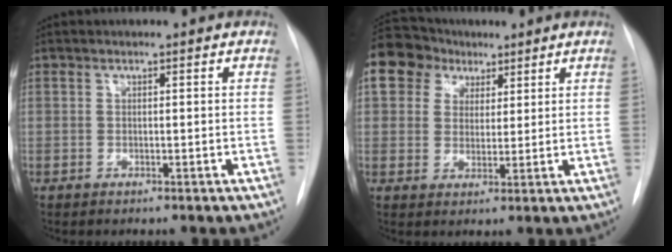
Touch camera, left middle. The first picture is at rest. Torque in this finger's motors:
{"motor_torque": [0.36, -0.35, 0.24, 0.06]}